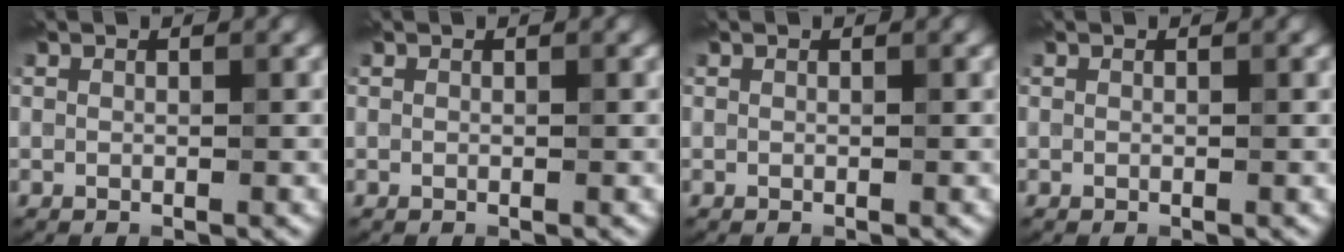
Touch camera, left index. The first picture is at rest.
{"total": 0.0}
{"total": 0.0}
{"total": 0.0}